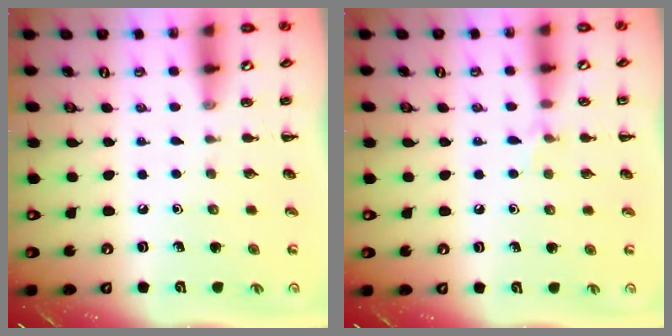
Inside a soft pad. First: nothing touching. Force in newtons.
{"total": 4.9, "press": 4.6, "slide": 1.7}